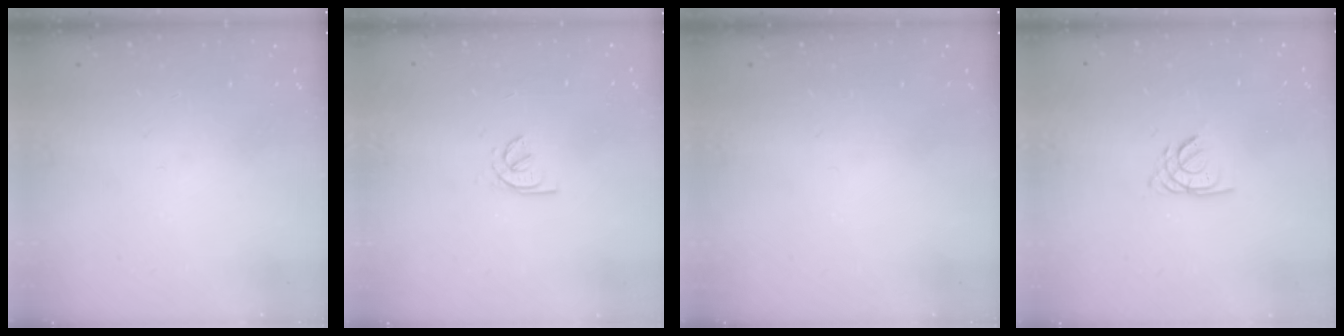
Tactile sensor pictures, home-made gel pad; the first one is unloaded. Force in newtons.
{"total": 2.1, "press": 2.1, "slide": 0.6}
{"total": 0.0}
{"total": 2.2, "press": 2.2, "slide": 0.0}